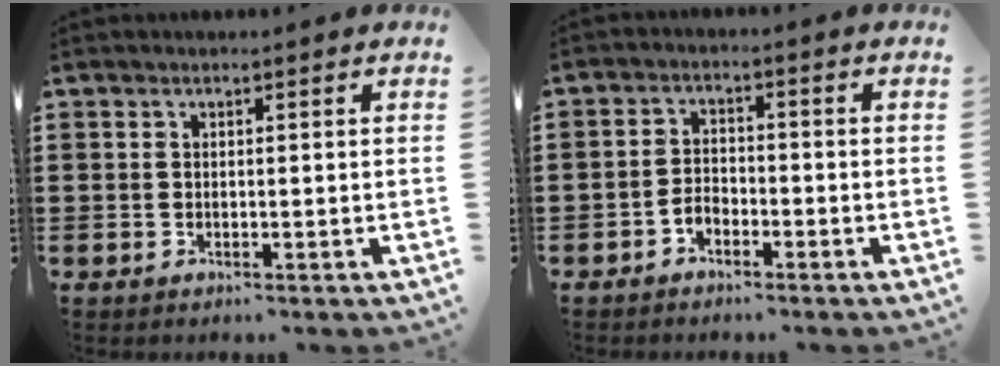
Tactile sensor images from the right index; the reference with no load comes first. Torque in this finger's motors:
{"motor_torque": [1.13, 1.01, 0.03, 0.03]}